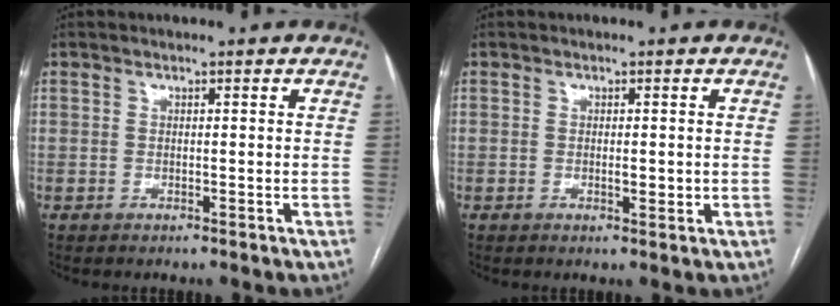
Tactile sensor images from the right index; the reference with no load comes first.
{"total": 1.7, "force": [-0.1, 0.6, 1.6], "torque": [-0.025, -0.003, 0.002]}